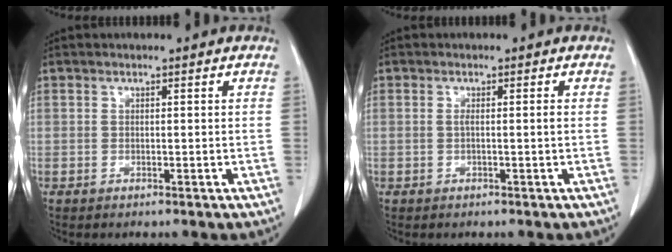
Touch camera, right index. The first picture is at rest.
{"total": 1.1, "force": [-0.1, -0.2, 1.1], "torque": [-0.021, -0.001, -0.001]}